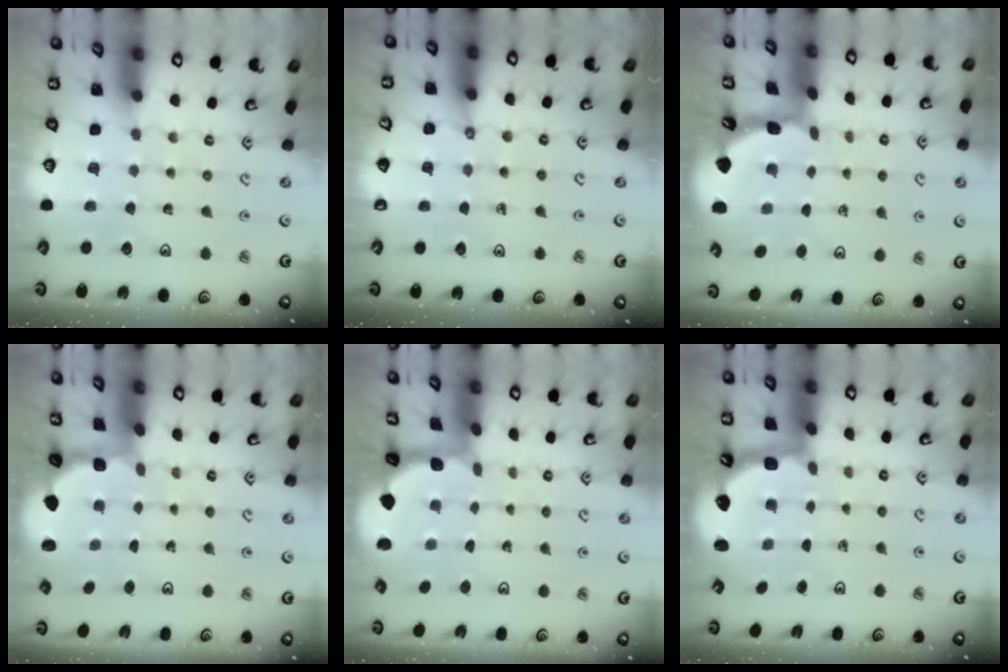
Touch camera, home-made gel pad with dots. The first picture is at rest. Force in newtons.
{"total": 1.3, "press": 1.2, "slide": 0.3}
{"total": 1.8, "press": 1.8, "slide": 0.2}
{"total": 1.7, "press": 1.5, "slide": 0.7}
{"total": 1.6, "press": 1.6, "slide": 0.3}
{"total": 2.5, "press": 2.2, "slide": 1.3}